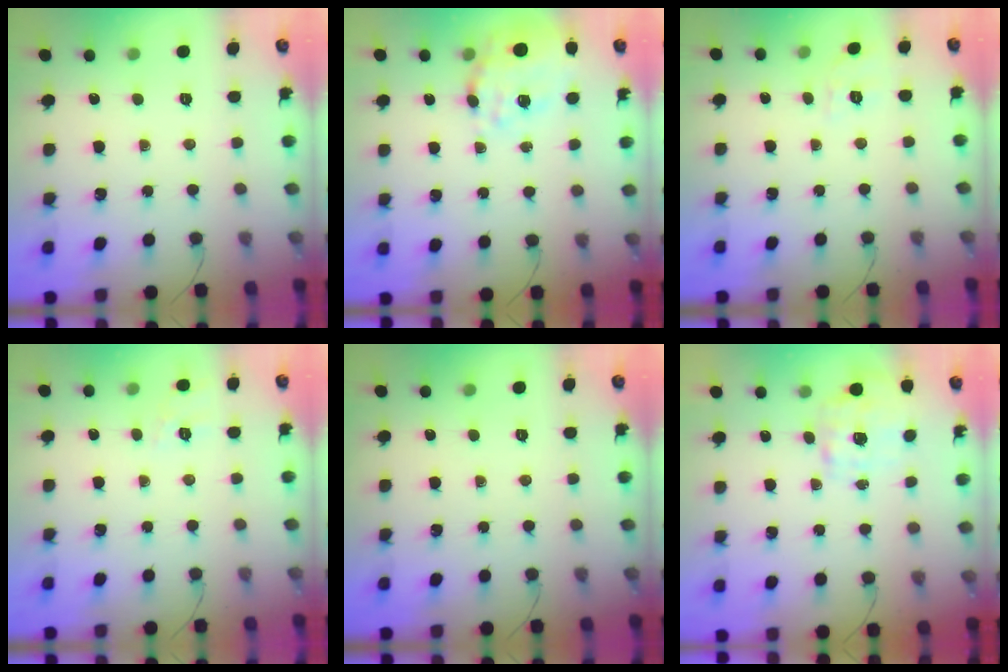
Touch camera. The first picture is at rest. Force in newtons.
{"total": 14.6, "press": 14.1, "slide": 3.5}
{"total": 6.6, "press": 6.3, "slide": 2.0}
{"total": 9.9, "press": 9.7, "slide": 1.7}
{"total": 0.0}
{"total": 1.8, "press": 1.7, "slide": 0.5}